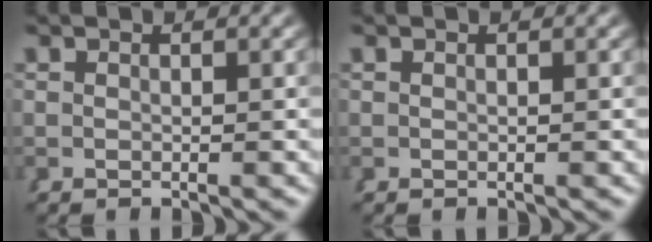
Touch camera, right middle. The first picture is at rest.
{"total": 0.0}